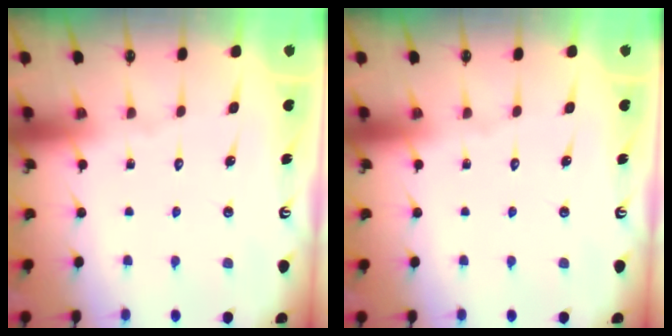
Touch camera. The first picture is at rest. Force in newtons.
{"total": 0.0}